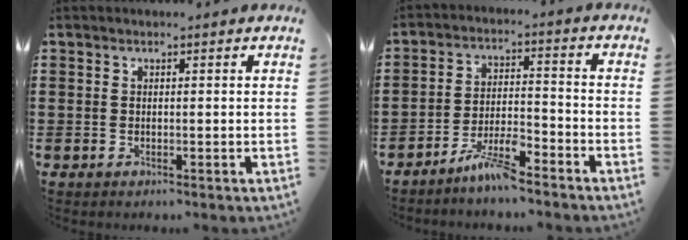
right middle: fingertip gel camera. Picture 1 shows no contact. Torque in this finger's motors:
{"motor_torque": [1.32, 0.82, 0.09, 0.04]}